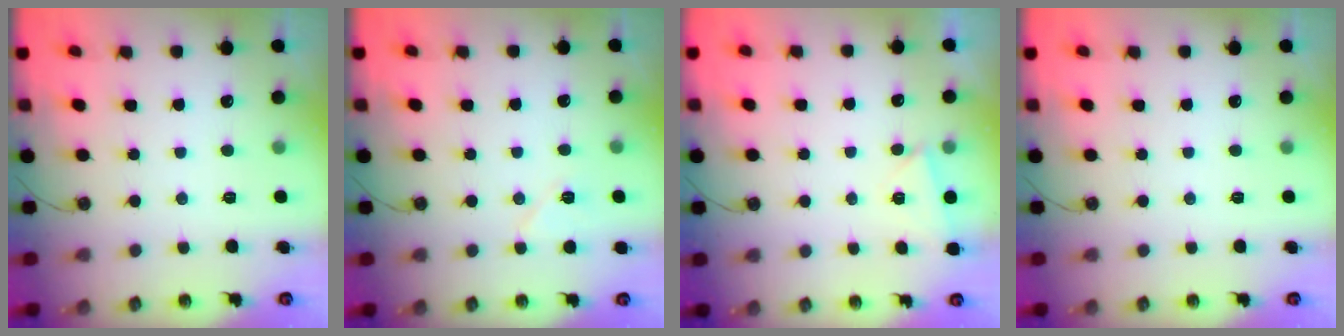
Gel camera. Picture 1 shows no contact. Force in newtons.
{"total": 5.9, "press": 5.8, "slide": 0.8}
{"total": 2.6, "press": 1.5, "slide": 2.1}
{"total": 0.0}